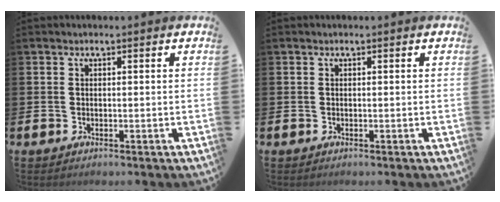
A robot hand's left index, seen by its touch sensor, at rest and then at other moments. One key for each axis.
{"total": 0.0}